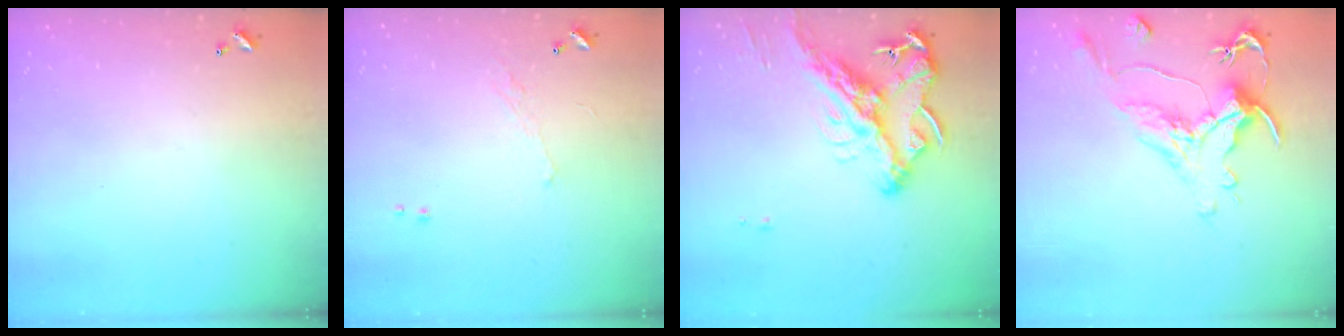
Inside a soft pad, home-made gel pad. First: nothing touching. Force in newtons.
{"total": 0.7, "press": 0.0, "slide": 0.7}
{"total": 16.1, "press": 16.0, "slide": 2.4}
{"total": 1.5, "press": 0.4, "slide": 1.5}